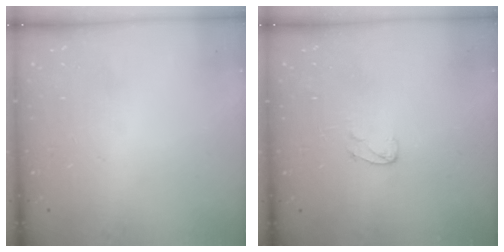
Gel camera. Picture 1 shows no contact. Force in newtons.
{"total": 3.3, "press": 3.3, "slide": 0.3}